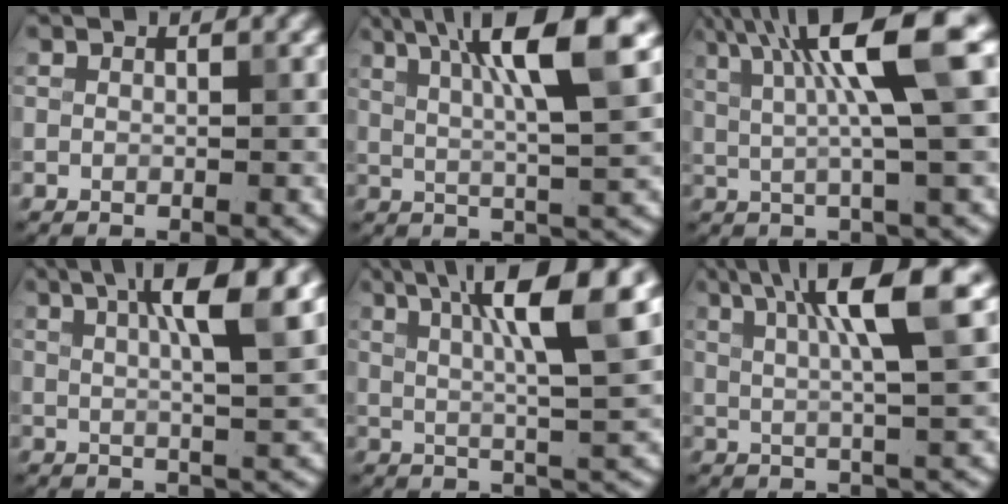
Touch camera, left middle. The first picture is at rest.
{"total": 9.3, "force": [4.0, 1.6, 8.2], "torque": [-0.118, 0.016, 0.063]}
{"total": 9.2, "force": [2.8, 1.4, 8.7], "torque": [-0.127, 0.017, 0.046]}
{"total": 7.0, "force": [2.7, 1.3, 6.4], "torque": [-0.084, 0.009, 0.041]}
{"total": 8.9, "force": [3.5, 1.3, 8.1], "torque": [-0.118, 0.012, 0.057]}
{"total": 7.6, "force": [3.0, 1.1, 6.8], "torque": [-0.091, 0.013, 0.045]}